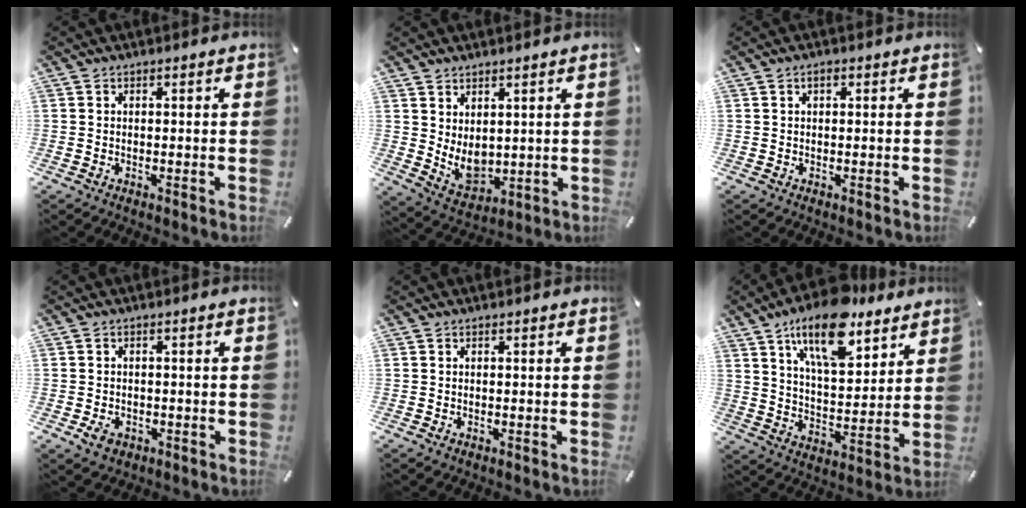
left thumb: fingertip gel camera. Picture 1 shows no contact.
{"total": 6.5, "force": [2.3, 5.0, 3.5], "torque": [-0.067, -0.021, 0.049]}
{"total": 1.2, "force": [0.5, 0.6, 0.9], "torque": [-0.020, 0.004, 0.008]}
{"total": 3.1, "force": [-1.2, 2.4, 1.5], "torque": [-0.032, 0.004, -0.023]}
{"total": 0.0}
{"total": 17.1, "force": [12.0, 7.5, 9.6], "torque": [-0.158, -0.063, 0.206]}